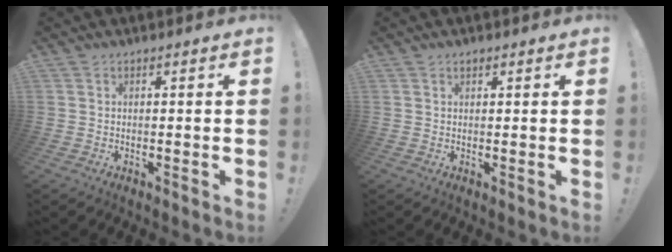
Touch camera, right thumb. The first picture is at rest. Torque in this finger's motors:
{"motor_torque": [-0.15, 0.15, 0.00, 0.00, 0.00]}